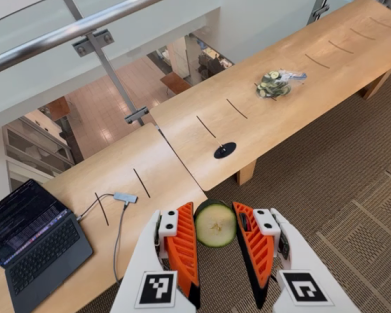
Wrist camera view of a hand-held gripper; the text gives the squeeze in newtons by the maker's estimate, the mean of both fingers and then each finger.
{"total": 8.6, "left": 8.3, "right": 8.9}